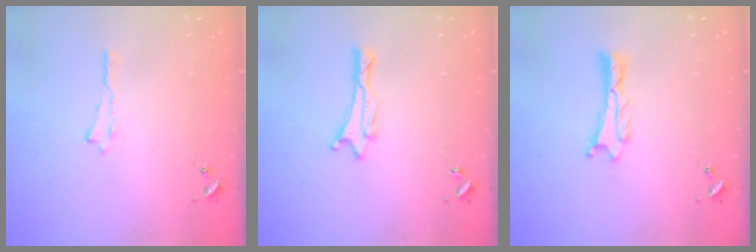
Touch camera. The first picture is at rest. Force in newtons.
{"total": 1.1, "press": 1.1, "slide": 0.1}
{"total": 1.2, "press": 1.2, "slide": 0.0}